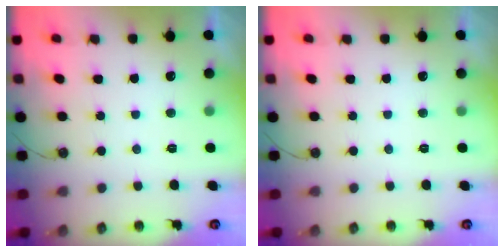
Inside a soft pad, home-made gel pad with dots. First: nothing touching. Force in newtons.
{"total": 0.0}